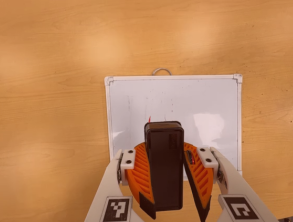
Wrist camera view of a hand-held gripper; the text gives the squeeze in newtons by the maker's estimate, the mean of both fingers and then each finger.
{"total": 9.9, "left": 10.0, "right": 9.7}